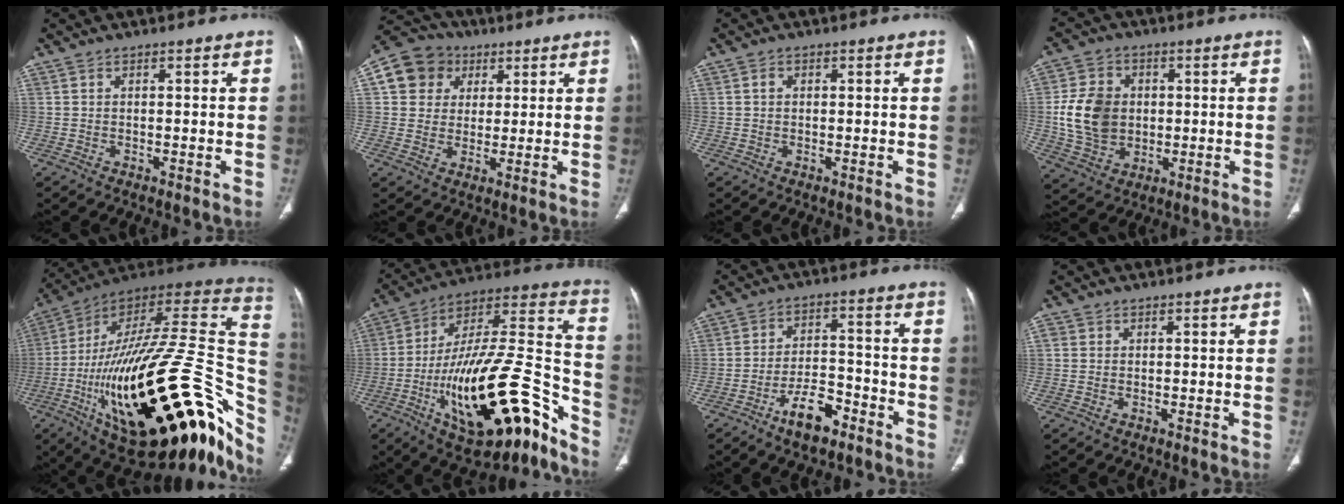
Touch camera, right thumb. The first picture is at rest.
{"total": 10.2, "force": [3.3, 9.3, 2.9], "torque": [-0.032, 0.007, 0.050]}
{"total": 1.1, "force": [0.2, 0.9, 0.7], "torque": [-0.007, 0.002, 0.004]}
{"total": 12.3, "force": [0.5, 9.7, 7.5], "torque": [-0.122, 0.002, 0.018]}
{"total": 47.8, "force": [-13.3, 18.4, 42.1], "torque": [-0.571, 0.061, -0.211]}
{"total": 28.6, "force": [-14.9, 10.2, 22.2], "torque": [-0.324, 0.095, -0.237]}
{"total": 8.6, "force": [-5.7, 3.6, 5.4], "torque": [-0.086, 0.043, -0.097]}
{"total": 0.8, "force": [0.1, 0.7, 0.2], "torque": [0.002, 0.001, 0.000]}